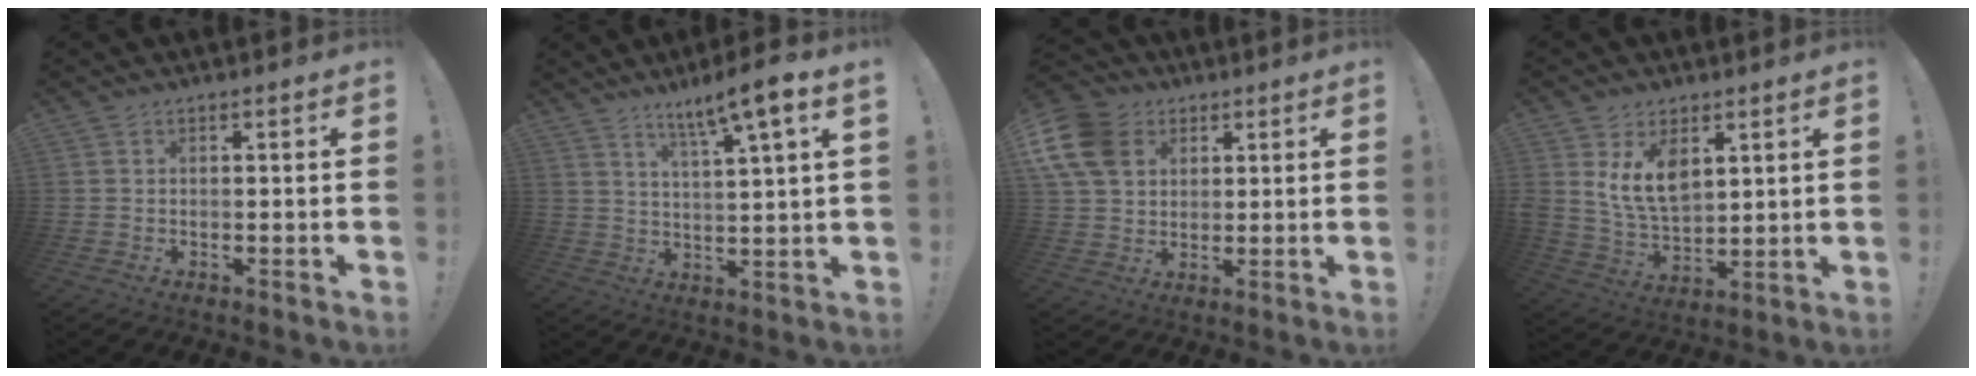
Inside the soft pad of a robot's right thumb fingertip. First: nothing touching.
{"total": 9.0, "force": [6.0, -0.7, 6.6], "torque": [-0.107, -0.039, 0.092]}
{"total": 15.2, "force": [5.2, 12.1, 7.6], "torque": [-0.126, -0.019, 0.106]}
{"total": 11.8, "force": [5.5, 7.6, 7.2], "torque": [-0.128, -0.030, 0.104]}